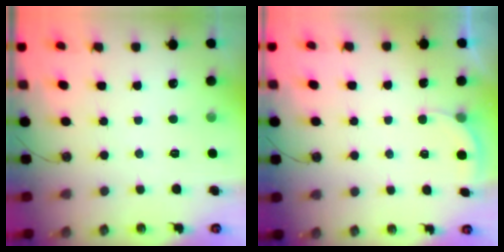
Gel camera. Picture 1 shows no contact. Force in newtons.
{"total": 2.5, "press": 2.5, "slide": 0.2}